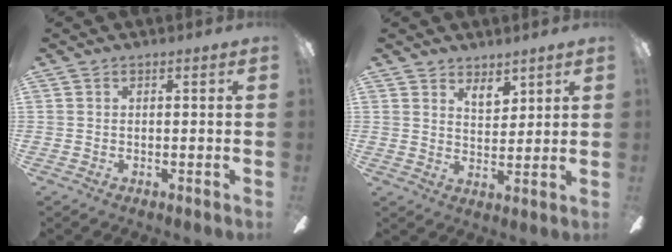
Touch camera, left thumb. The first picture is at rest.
{"total": 5.3, "force": [4.1, 2.5, 2.3], "torque": [-0.022, -0.021, 0.070]}